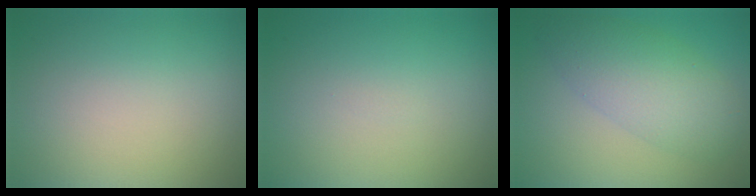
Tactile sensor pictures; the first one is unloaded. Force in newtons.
{"total": 0.0}
{"total": 5.6, "press": 5.6, "slide": 0.4}